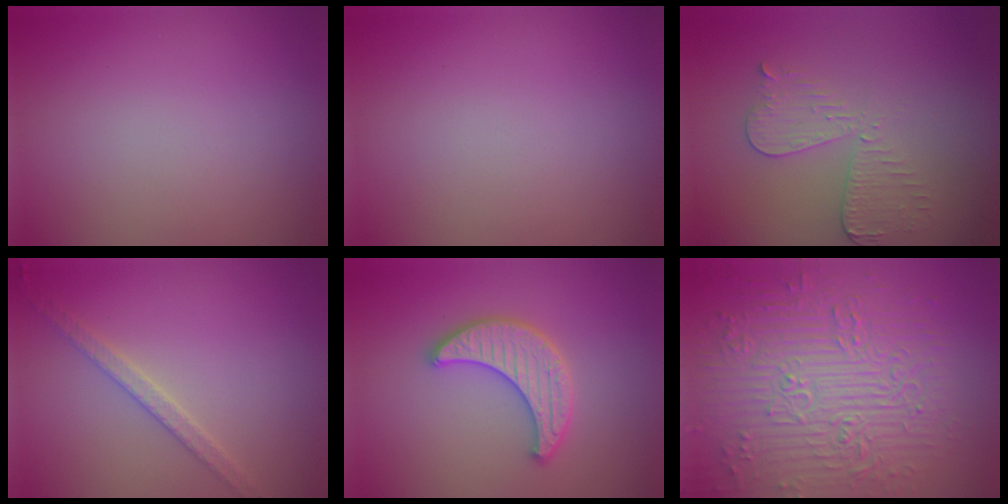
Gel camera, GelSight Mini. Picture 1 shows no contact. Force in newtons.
{"total": 0.0}
{"total": 3.0, "press": 2.7, "slide": 1.2}
{"total": 2.1, "press": 2.0, "slide": 0.6}
{"total": 3.7, "press": 3.6, "slide": 0.8}
{"total": 9.2, "press": 6.8, "slide": 6.2}